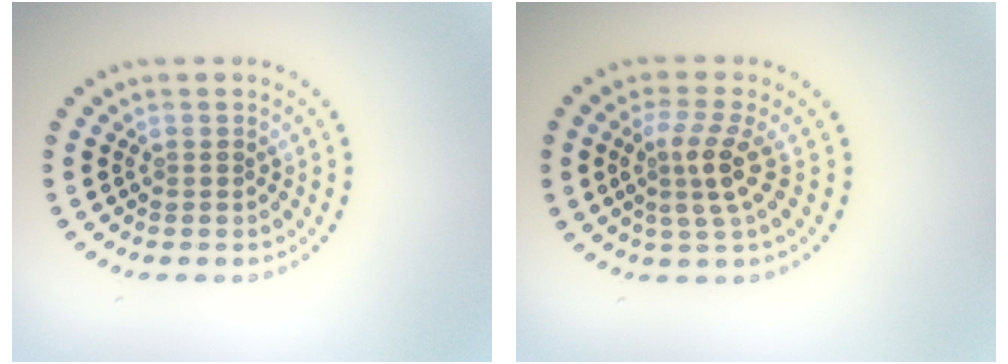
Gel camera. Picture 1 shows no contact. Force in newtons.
{"total": 3.0, "press": 2.3, "slide": 1.9}